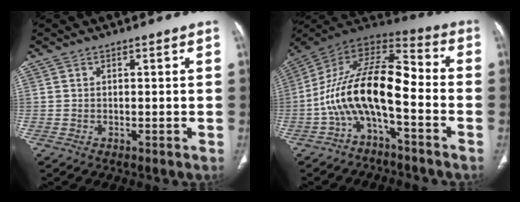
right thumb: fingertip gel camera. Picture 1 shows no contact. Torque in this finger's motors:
{"motor_torque": [2.29, 2.16, 2.05, -0.71, 0.78]}